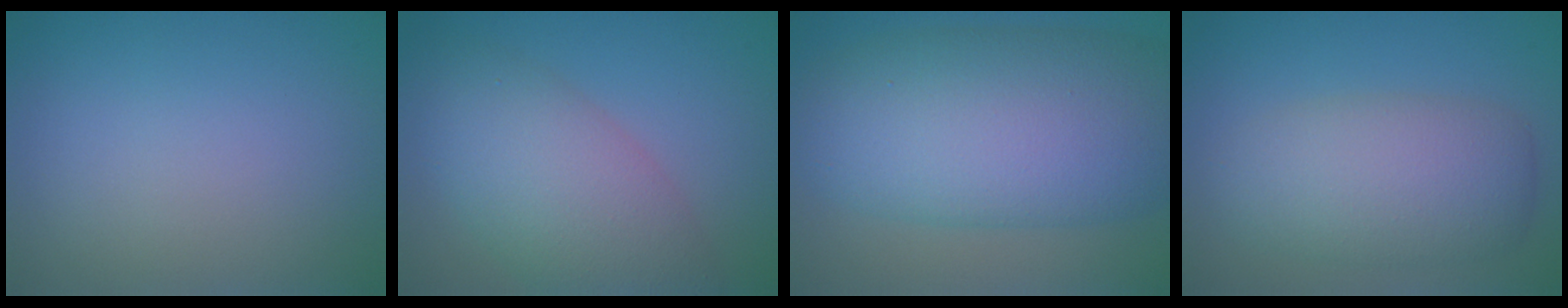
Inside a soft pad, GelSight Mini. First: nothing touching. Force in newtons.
{"total": 6.9, "press": 6.9, "slide": 0.5}
{"total": 12.8, "press": 12.8, "slide": 0.2}
{"total": 6.2, "press": 6.2, "slide": 0.6}